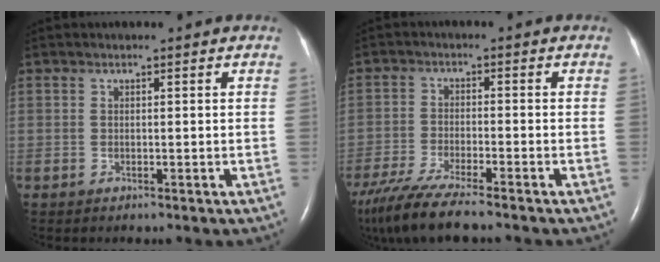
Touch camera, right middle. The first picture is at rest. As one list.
[{"total": 10.2, "force": [-8.5, 0.3, 5.6], "torque": [-0.103, -0.031, -0.147]}]